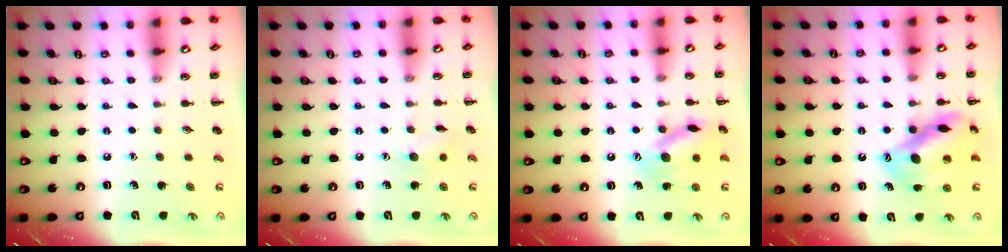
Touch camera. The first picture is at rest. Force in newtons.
{"total": 5.5, "press": 5.3, "slide": 1.1}
{"total": 13.0, "press": 13.0, "slide": 0.8}
{"total": 14.6, "press": 14.1, "slide": 3.7}